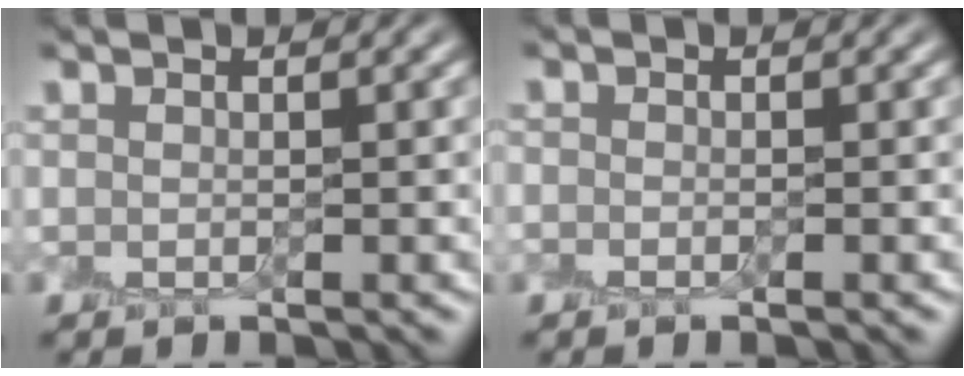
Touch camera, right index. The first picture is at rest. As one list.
[{"total": 0.6, "force": [-0.5, -0.2, -0.3], "torque": [0.011, 0.005, -0.008]}]